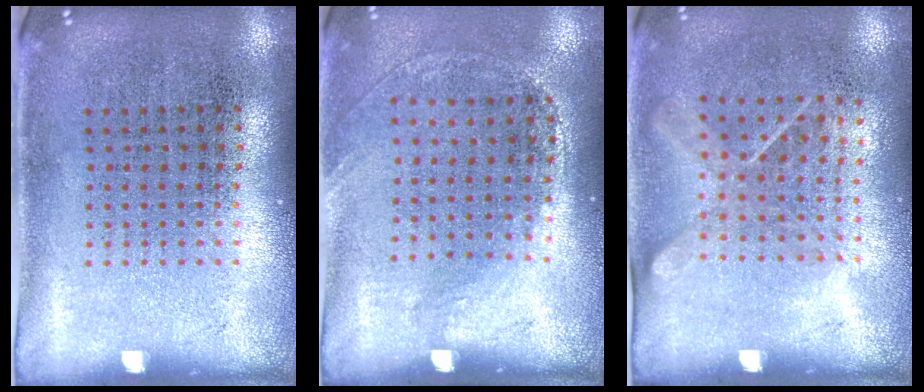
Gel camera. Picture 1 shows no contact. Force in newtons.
{"total": 1.3, "press": 0.9, "slide": 0.9}
{"total": 1.2, "press": 0.9, "slide": 0.8}